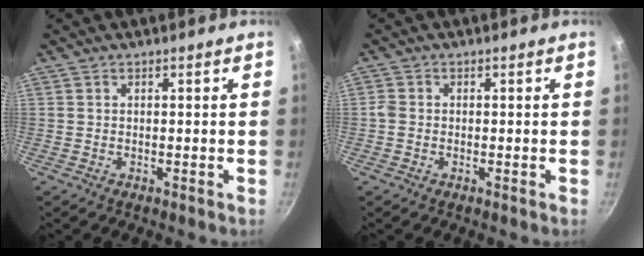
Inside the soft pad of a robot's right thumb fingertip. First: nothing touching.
{"total": 1.6, "force": [-0.4, 1.3, 0.8], "torque": [-0.016, 0.005, -0.010]}